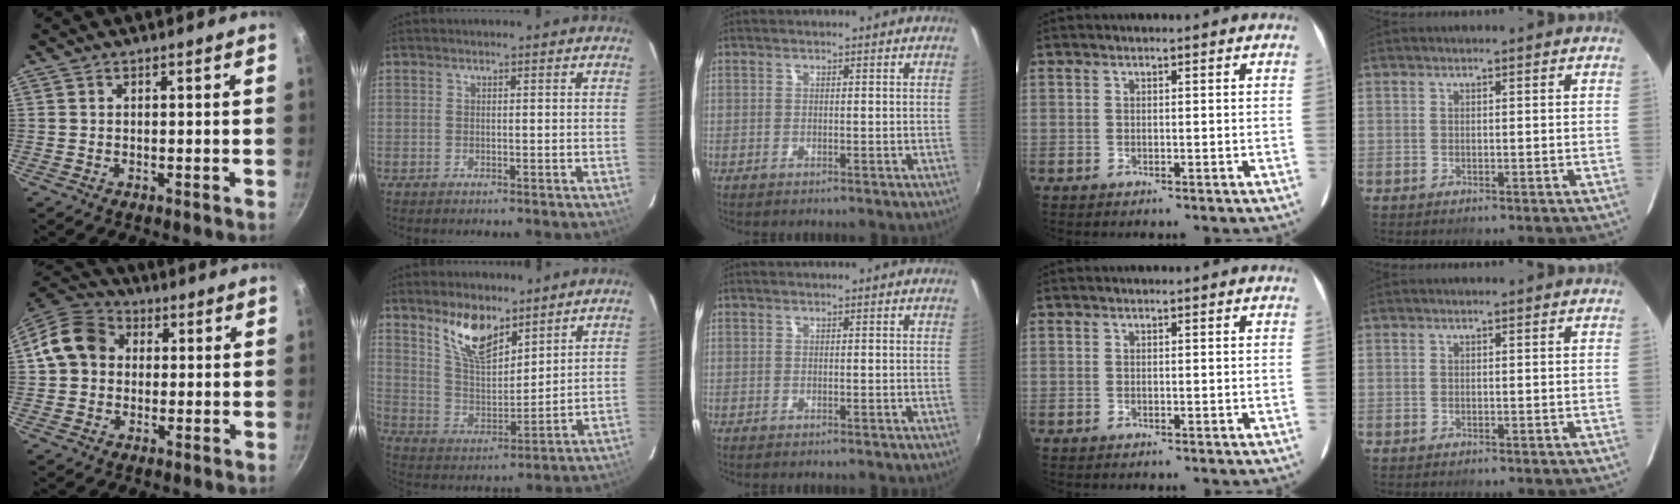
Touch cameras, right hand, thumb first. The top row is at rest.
{"thumb": {"total": 10.7, "force": [1.4, 9.0, 5.6], "torque": [-0.072, 0.024, 0.006]}, "index": {"total": 11.3, "force": [7.9, 4.4, 6.6], "torque": [-0.116, -0.003, 0.156]}}